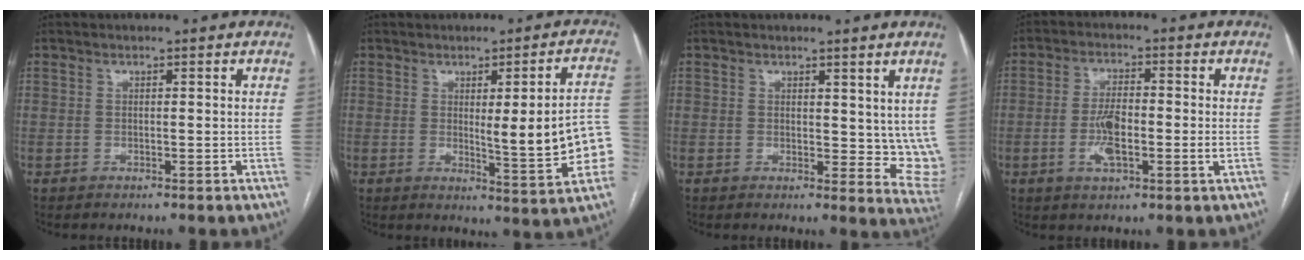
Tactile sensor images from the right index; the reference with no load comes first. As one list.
[{"total": 13.0, "force": [-1.0, 2.0, 12.8], "torque": [-0.137, 0.005, -0.010]}, {"total": 6.5, "force": [2.8, 3.4, 4.8], "torque": [-0.041, -0.024, 0.037]}, {"total": 6.7, "force": [-1.2, 1.8, 6.3], "torque": [-0.127, 0.004, -0.023]}]